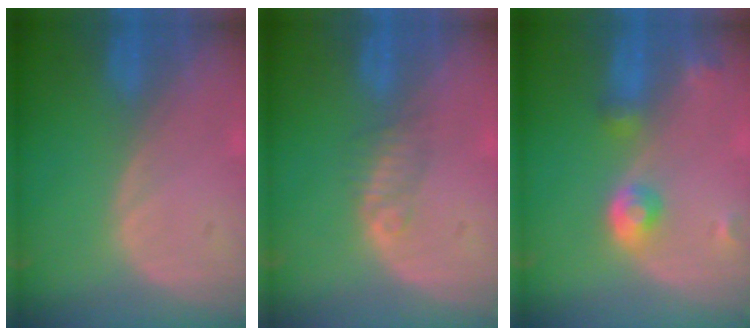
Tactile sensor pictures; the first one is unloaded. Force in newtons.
{"total": 2.2, "press": 1.9, "slide": 1.0}
{"total": 4.6, "press": 4.1, "slide": 2.0}